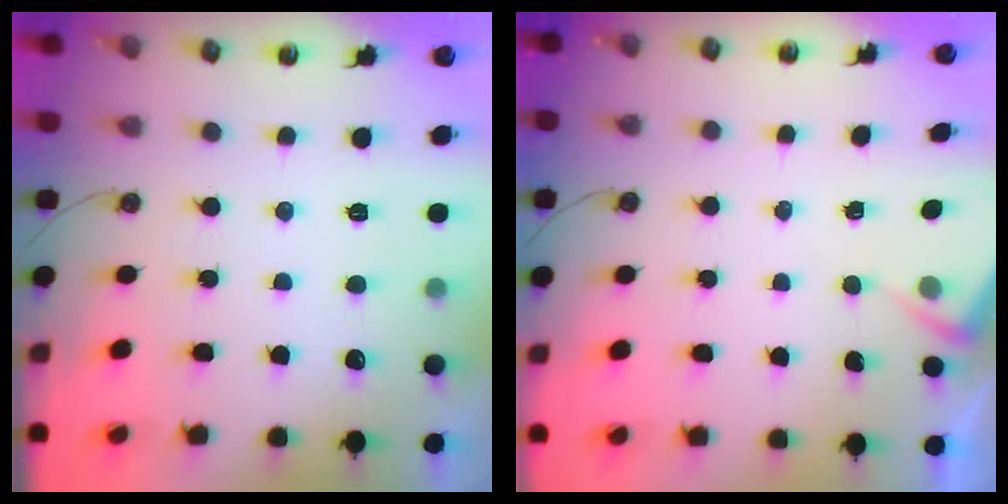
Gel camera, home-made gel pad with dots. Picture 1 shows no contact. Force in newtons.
{"total": 2.8, "press": 2.8, "slide": 0.5}